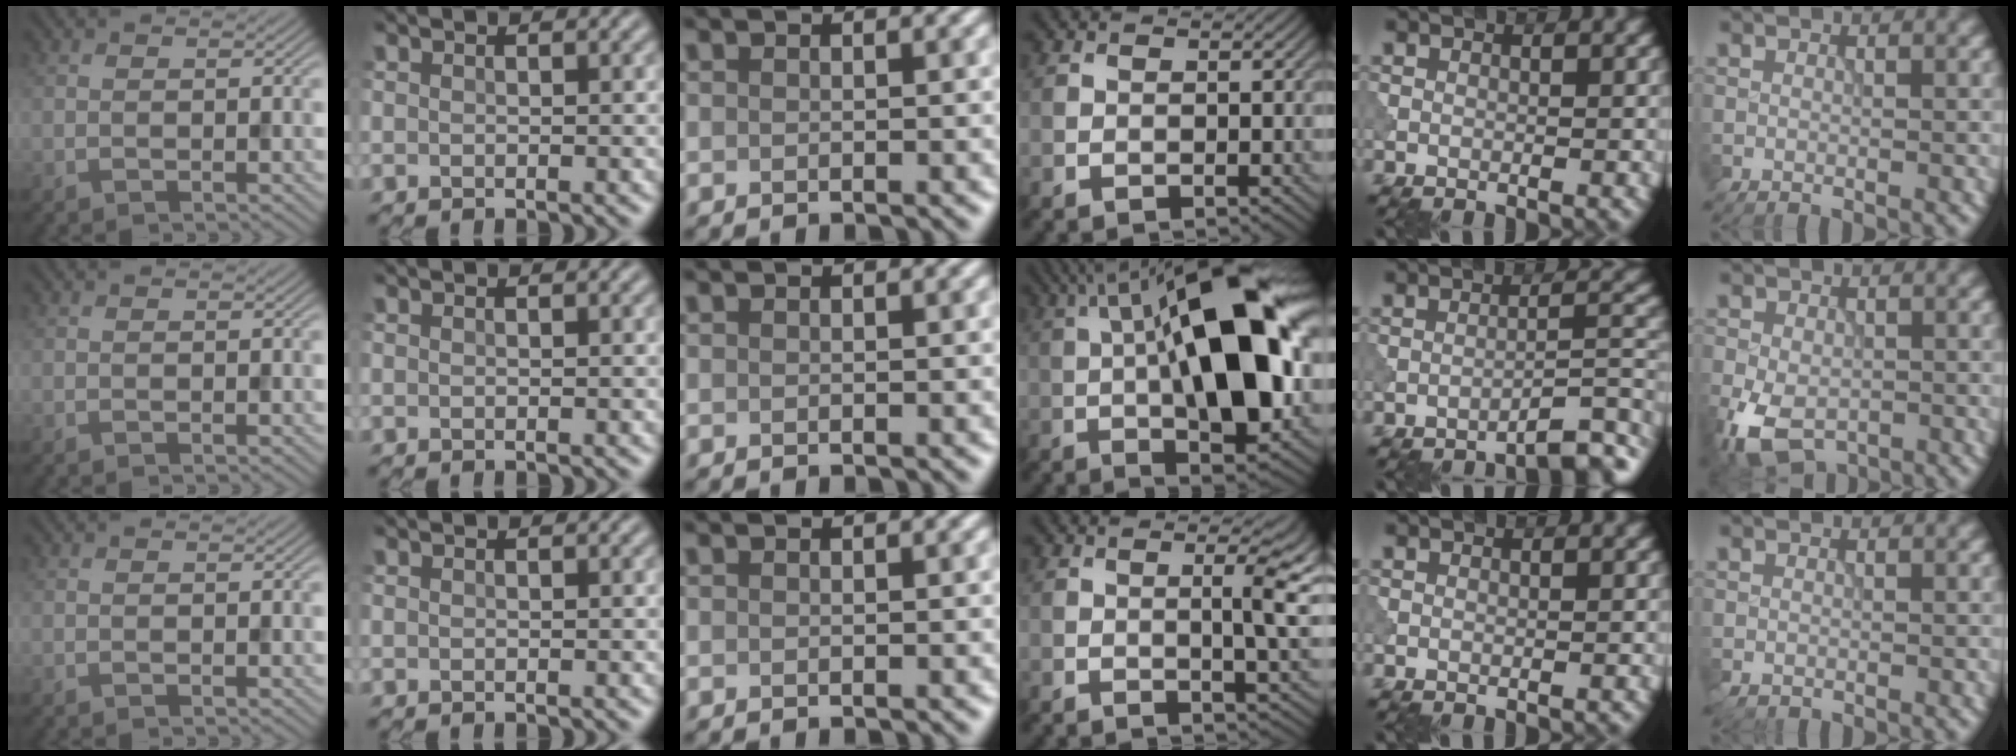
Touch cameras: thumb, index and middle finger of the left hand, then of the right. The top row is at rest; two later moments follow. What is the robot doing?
{"motion": "shake", "object": "bell"}